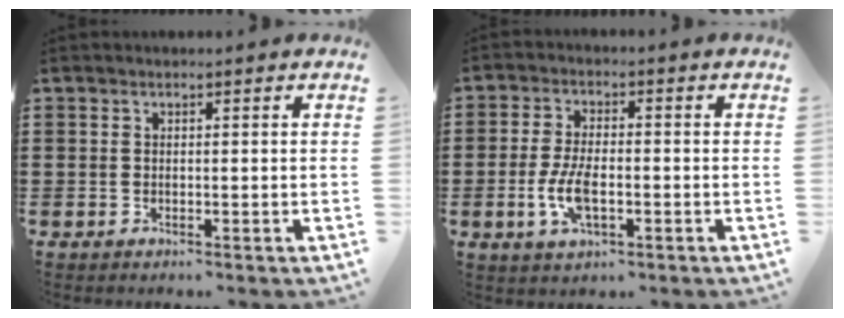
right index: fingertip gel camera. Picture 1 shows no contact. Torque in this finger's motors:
{"motor_torque": [2.14, 0.00, 0.26, 0.18]}